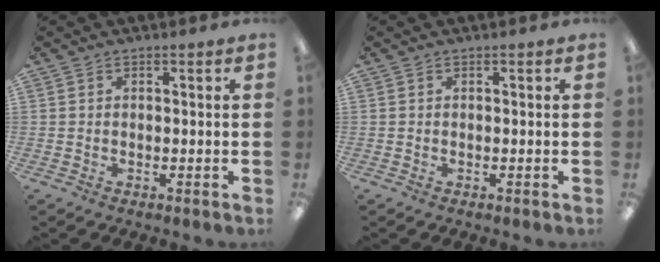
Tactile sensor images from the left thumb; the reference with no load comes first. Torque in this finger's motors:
{"motor_torque": [-0.03, 0.03, 0.00, 0.00, 0.00]}